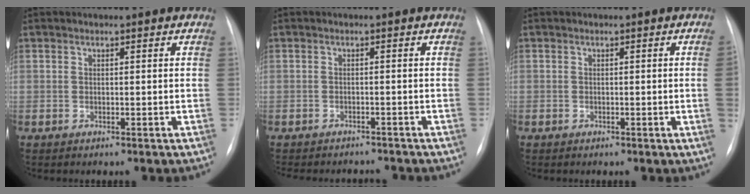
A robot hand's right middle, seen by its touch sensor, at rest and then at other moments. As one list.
[{"total": 7.8, "force": [-7.3, 2.0, 1.8], "torque": [-0.025, 0.002, -0.088]}, {"total": 1.7, "force": [-0.3, -0.6, 1.5], "torque": [-0.017, 0.000, -0.007]}]